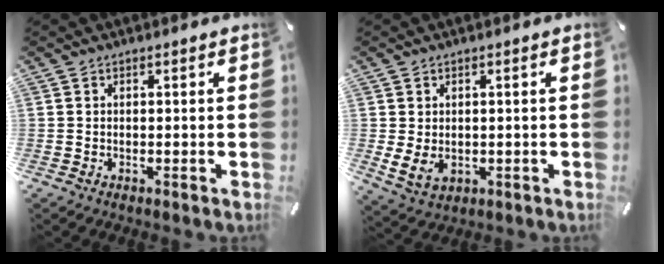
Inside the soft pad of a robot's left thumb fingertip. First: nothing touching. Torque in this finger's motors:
{"motor_torque": [-0.39, 0.37, 0.35, -0.28, 0.05]}